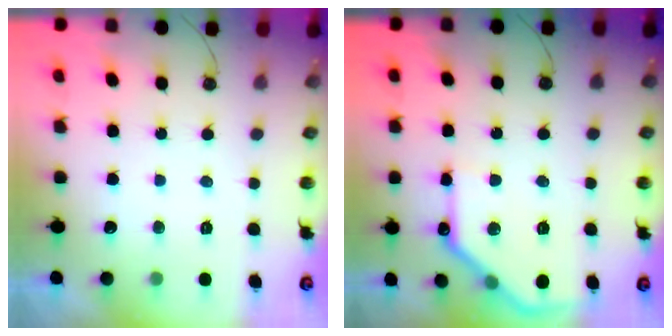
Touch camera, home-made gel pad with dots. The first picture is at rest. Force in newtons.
{"total": 13.9, "press": 13.8, "slide": 0.7}